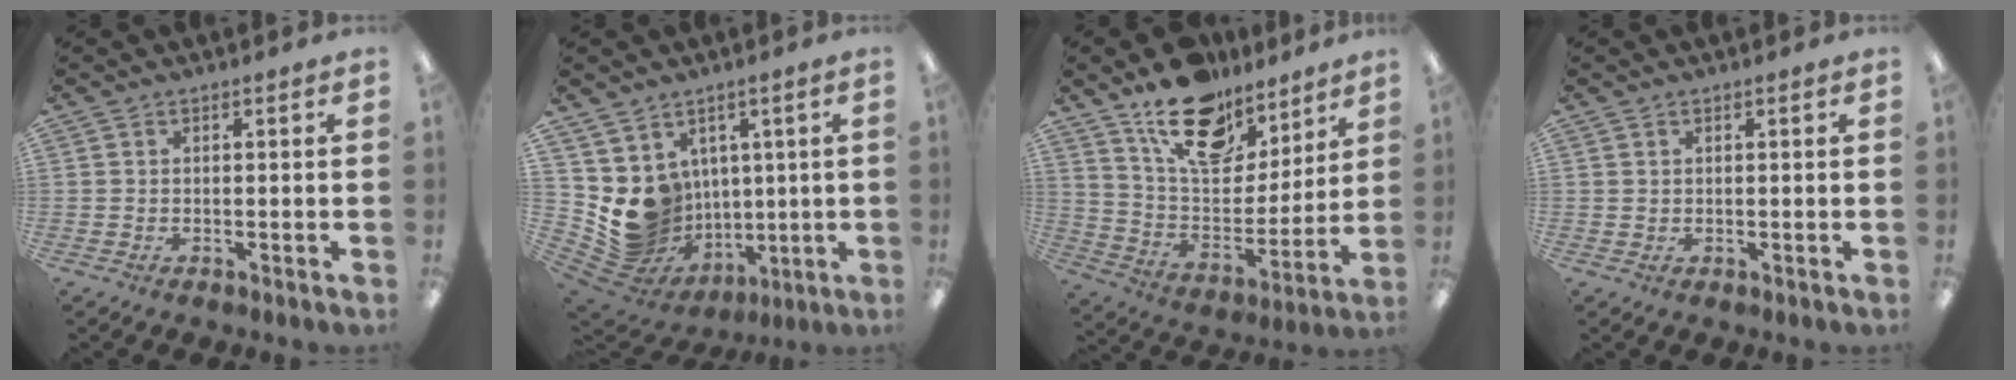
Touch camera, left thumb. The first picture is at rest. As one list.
[{"total": 11.2, "force": [0.7, 10.6, 3.4], "torque": [-0.089, -0.032, 0.031]}, {"total": 19.1, "force": [13.6, 10.2, 8.6], "torque": [-0.144, -0.082, 0.244]}, {"total": 0.8, "force": [0.6, 0.5, 0.2], "torque": [-0.004, 0.001, 0.012]}]